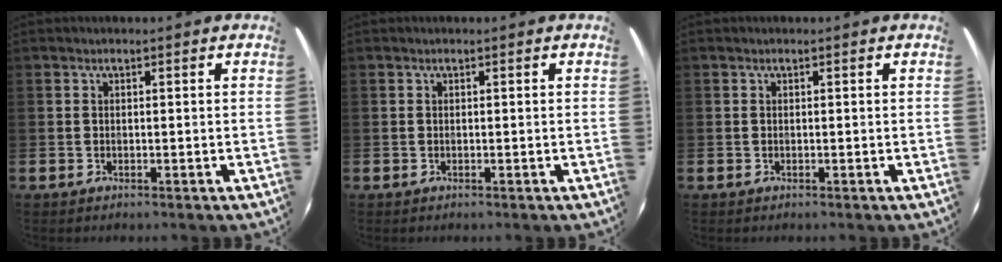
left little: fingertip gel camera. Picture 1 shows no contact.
{"total": 0.0}
{"total": 0.0}